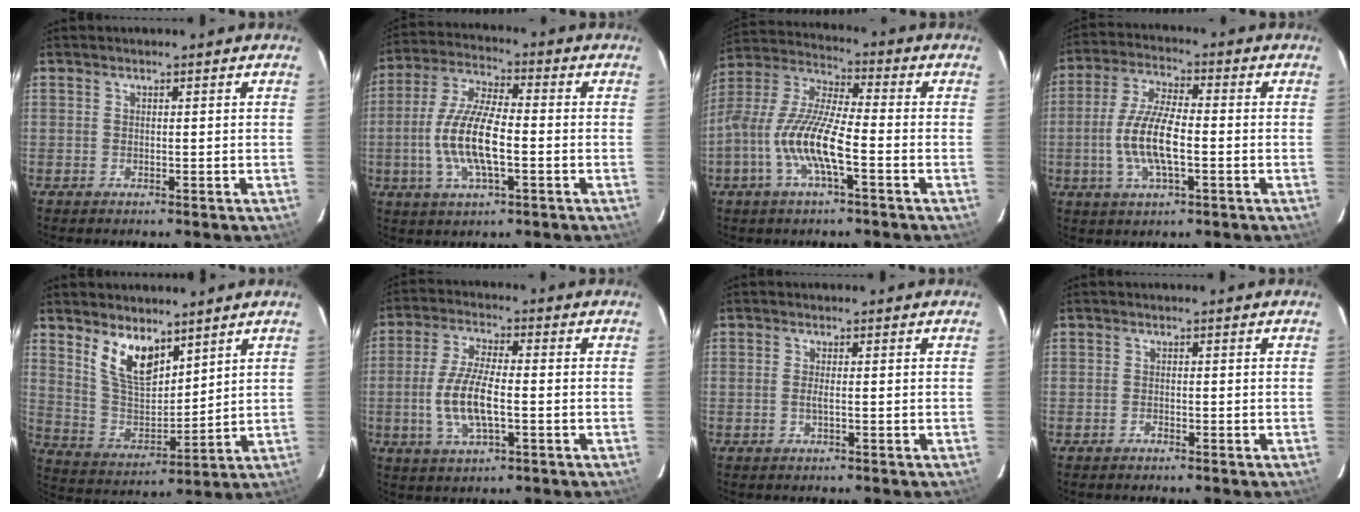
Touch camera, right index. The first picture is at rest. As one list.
[{"total": 12.7, "force": [-2.6, 4.0, 11.8], "torque": [-0.245, -0.002, -0.052]}, {"total": 13.6, "force": [-4.5, 3.0, 12.4], "torque": [-0.254, -0.005, -0.091]}, {"total": 10.7, "force": [-2.3, 3.2, 10.0], "torque": [-0.205, 0.000, -0.045]}, {"total": 10.6, "force": [6.8, 4.8, 6.6], "torque": [-0.125, -0.002, 0.142]}, {"total": 10.0, "force": [-1.9, 3.4, 9.2], "torque": [-0.188, -0.003, -0.036]}, {"total": 1.3, "force": [-0.3, 0.0, 1.3], "torque": [-0.025, 0.000, -0.007]}, {"total": 0.7, "force": [-0.6, 0.3, 0.2], "torque": [-0.005, 0.001, -0.012]}]